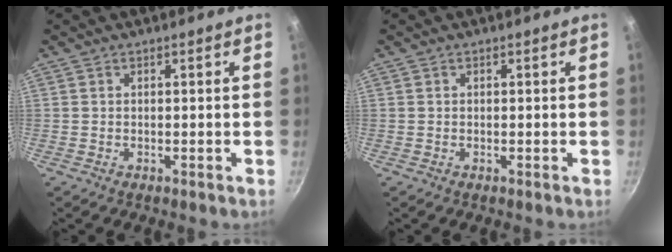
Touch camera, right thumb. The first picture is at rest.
{"total": 0.0}